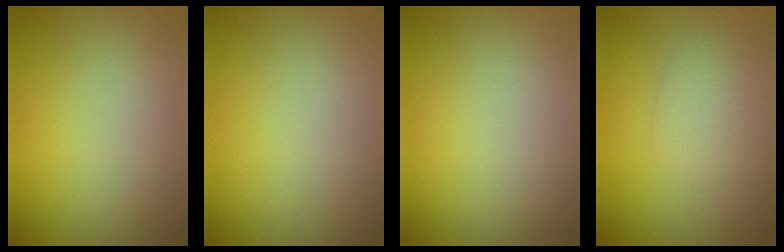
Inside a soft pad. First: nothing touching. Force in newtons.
{"total": 0.0}
{"total": 0.0}
{"total": 1.6, "press": 1.6, "slide": 0.1}